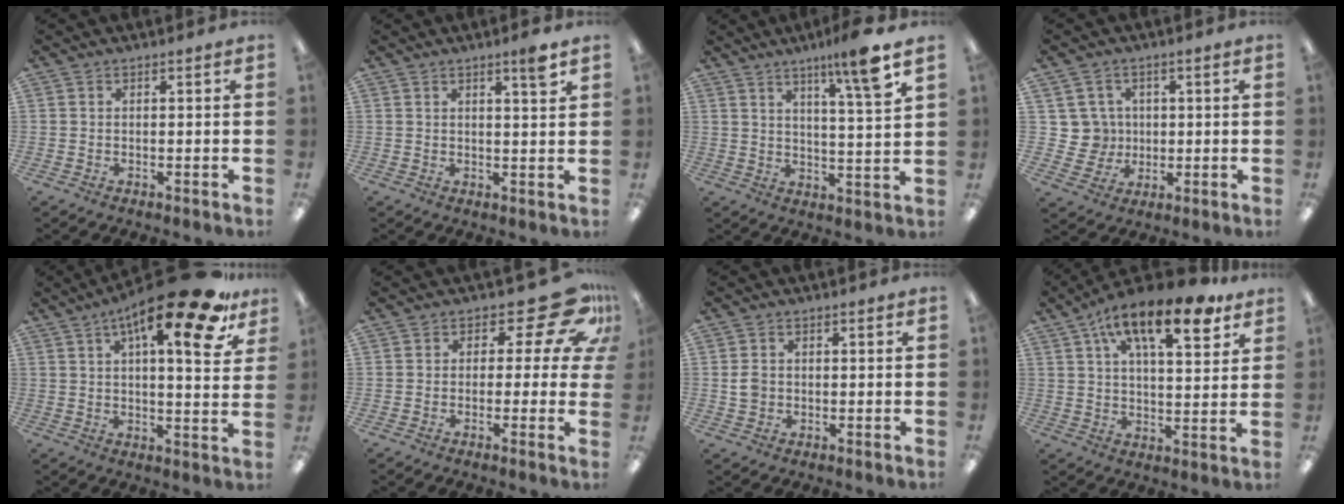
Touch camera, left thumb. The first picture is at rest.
{"total": 3.8, "force": [2.5, 0.2, 2.8], "torque": [-0.038, -0.011, 0.038]}
{"total": 10.4, "force": [7.0, 0.5, 7.6], "torque": [-0.117, -0.040, 0.107]}
{"total": 7.2, "force": [1.6, 7.0, 0.4], "torque": [-0.014, -0.002, 0.038]}
{"total": 18.8, "force": [10.9, 4.7, 14.6], "torque": [-0.218, -0.058, 0.165]}
{"total": 13.4, "force": [6.3, 6.0, 10.2], "torque": [-0.142, -0.033, 0.105]}
{"total": 3.1, "force": [0.0, 2.7, 1.6], "torque": [-0.022, 0.003, -0.002]}
{"total": 17.4, "force": [9.9, 6.6, 12.7], "torque": [-0.193, -0.043, 0.159]}